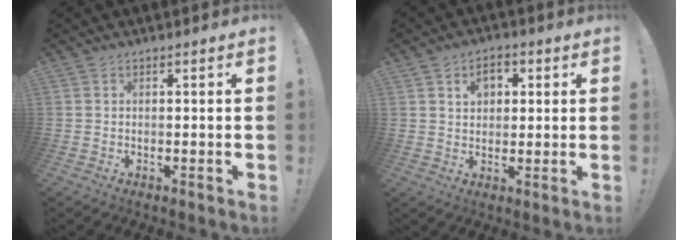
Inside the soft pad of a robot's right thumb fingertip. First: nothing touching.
{"total": 5.9, "force": [2.4, 4.5, 3.0], "torque": [-0.037, -0.001, 0.039]}